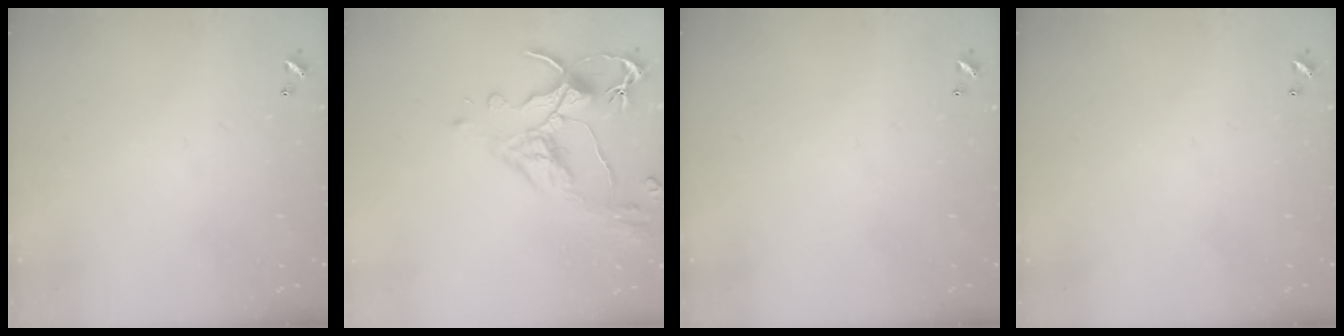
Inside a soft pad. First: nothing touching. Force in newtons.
{"total": 3.2, "press": 2.9, "slide": 1.3}
{"total": 0.0}
{"total": 0.0}